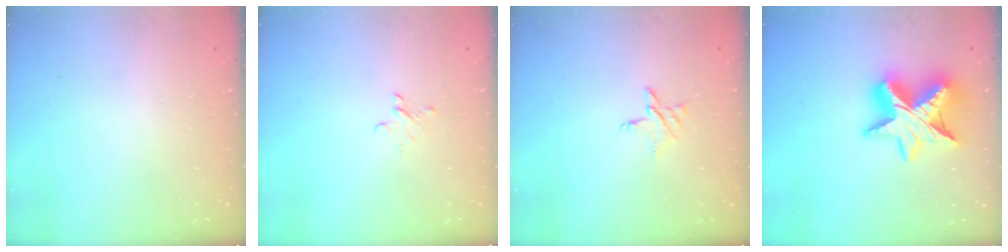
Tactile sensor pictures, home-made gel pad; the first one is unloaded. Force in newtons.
{"total": 2.6, "press": 2.6, "slide": 0.2}
{"total": 4.9, "press": 4.8, "slide": 0.4}
{"total": 16.1, "press": 16.0, "slide": 1.3}